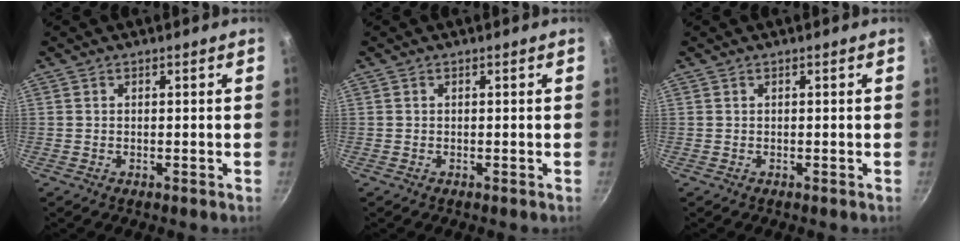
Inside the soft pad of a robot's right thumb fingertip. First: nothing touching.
{"total": 0.0}
{"total": 0.0}